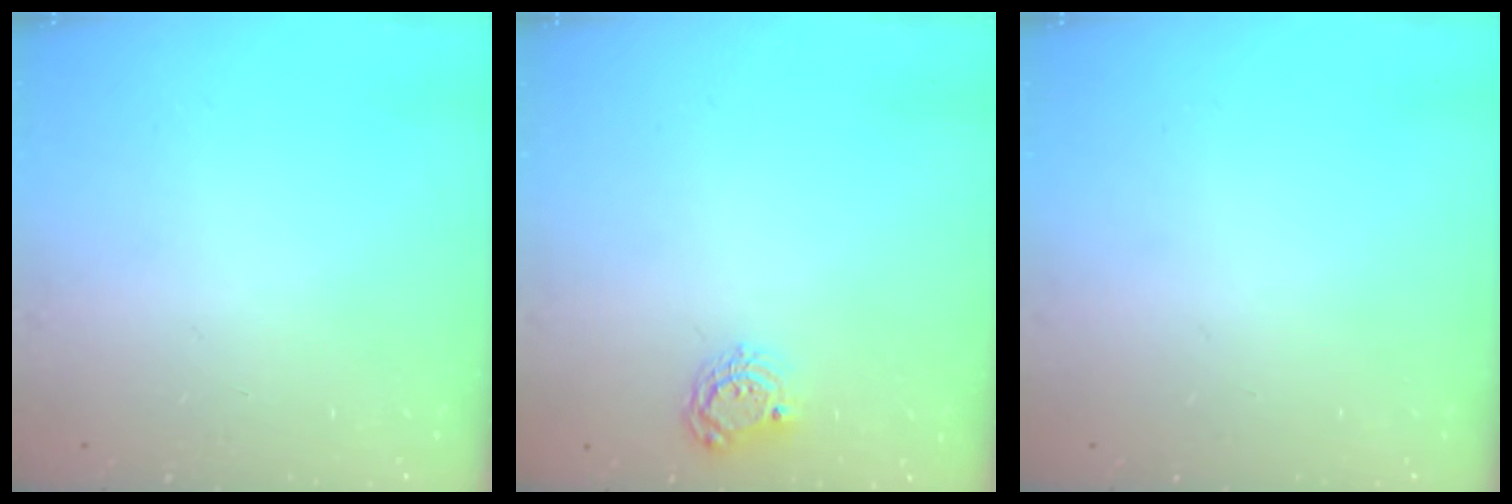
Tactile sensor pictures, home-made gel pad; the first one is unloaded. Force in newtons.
{"total": 5.0, "press": 5.0, "slide": 0.5}
{"total": 0.0}